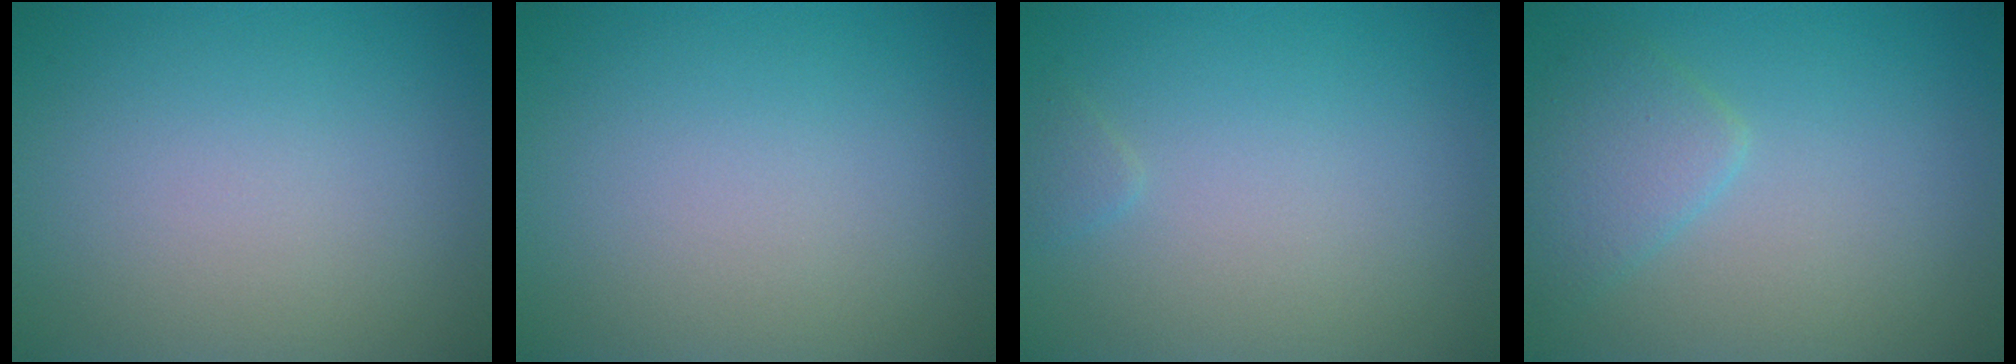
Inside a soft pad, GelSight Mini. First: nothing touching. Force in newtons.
{"total": 0.0}
{"total": 0.6, "press": 0.6, "slide": 0.1}
{"total": 2.6, "press": 2.6, "slide": 0.1}